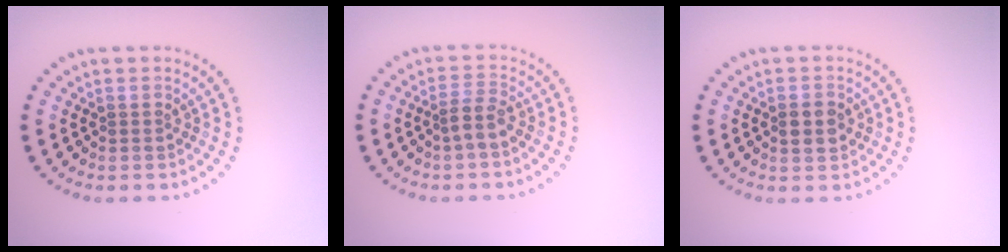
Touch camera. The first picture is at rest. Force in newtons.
{"total": 1.9, "press": 1.4, "slide": 1.2}
{"total": 2.6, "press": 2.6, "slide": 0.1}